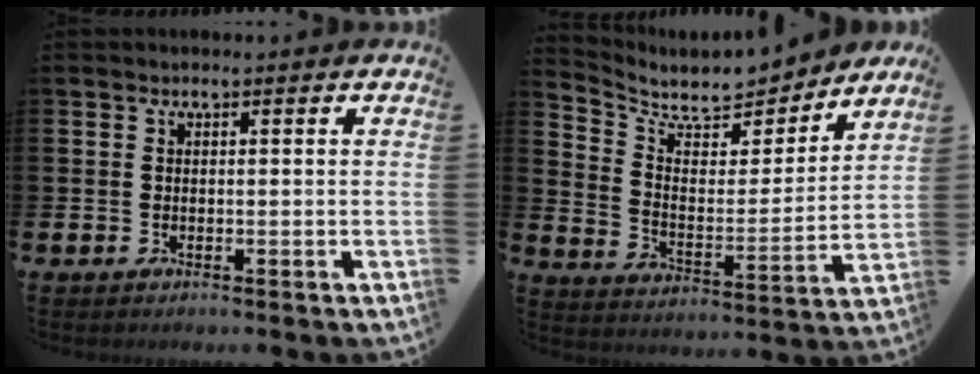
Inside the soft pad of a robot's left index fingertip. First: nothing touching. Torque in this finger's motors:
{"motor_torque": [-0.03, -0.78, 0.12, 0.07]}